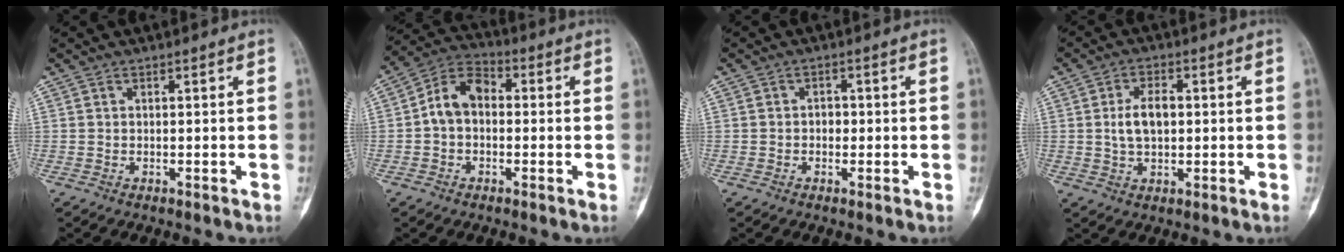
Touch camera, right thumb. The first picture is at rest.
{"total": 8.2, "force": [-0.1, 5.7, 5.9], "torque": [-0.090, 0.030, -0.015]}
{"total": 1.6, "force": [-0.2, 1.3, 1.0], "torque": [0.000, 0.007, -0.007]}
{"total": 5.8, "force": [0.6, 3.5, 4.6], "torque": [-0.082, 0.008, 0.011]}